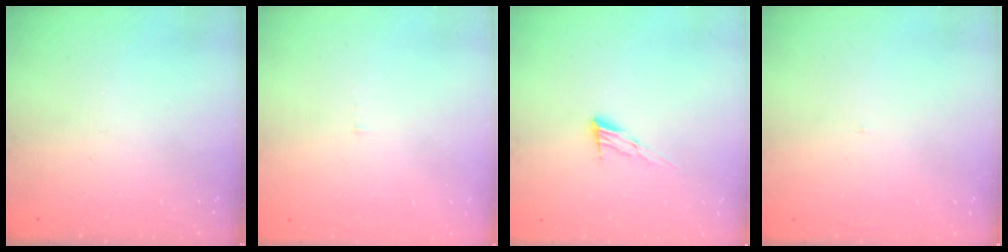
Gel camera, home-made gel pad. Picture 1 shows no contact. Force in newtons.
{"total": 3.0, "press": 3.0, "slide": 0.2}
{"total": 7.2, "press": 7.2, "slide": 0.4}
{"total": 1.7, "press": 1.6, "slide": 0.1}